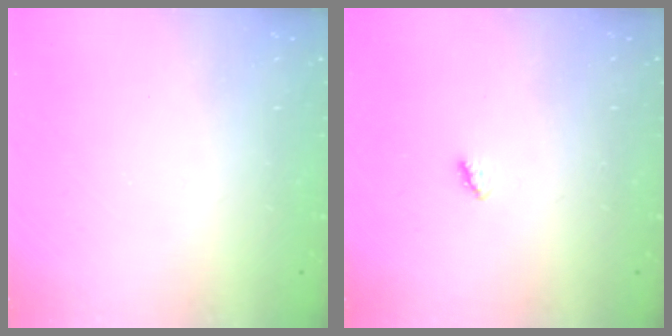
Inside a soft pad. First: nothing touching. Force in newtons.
{"total": 2.7, "press": 2.7, "slide": 0.3}